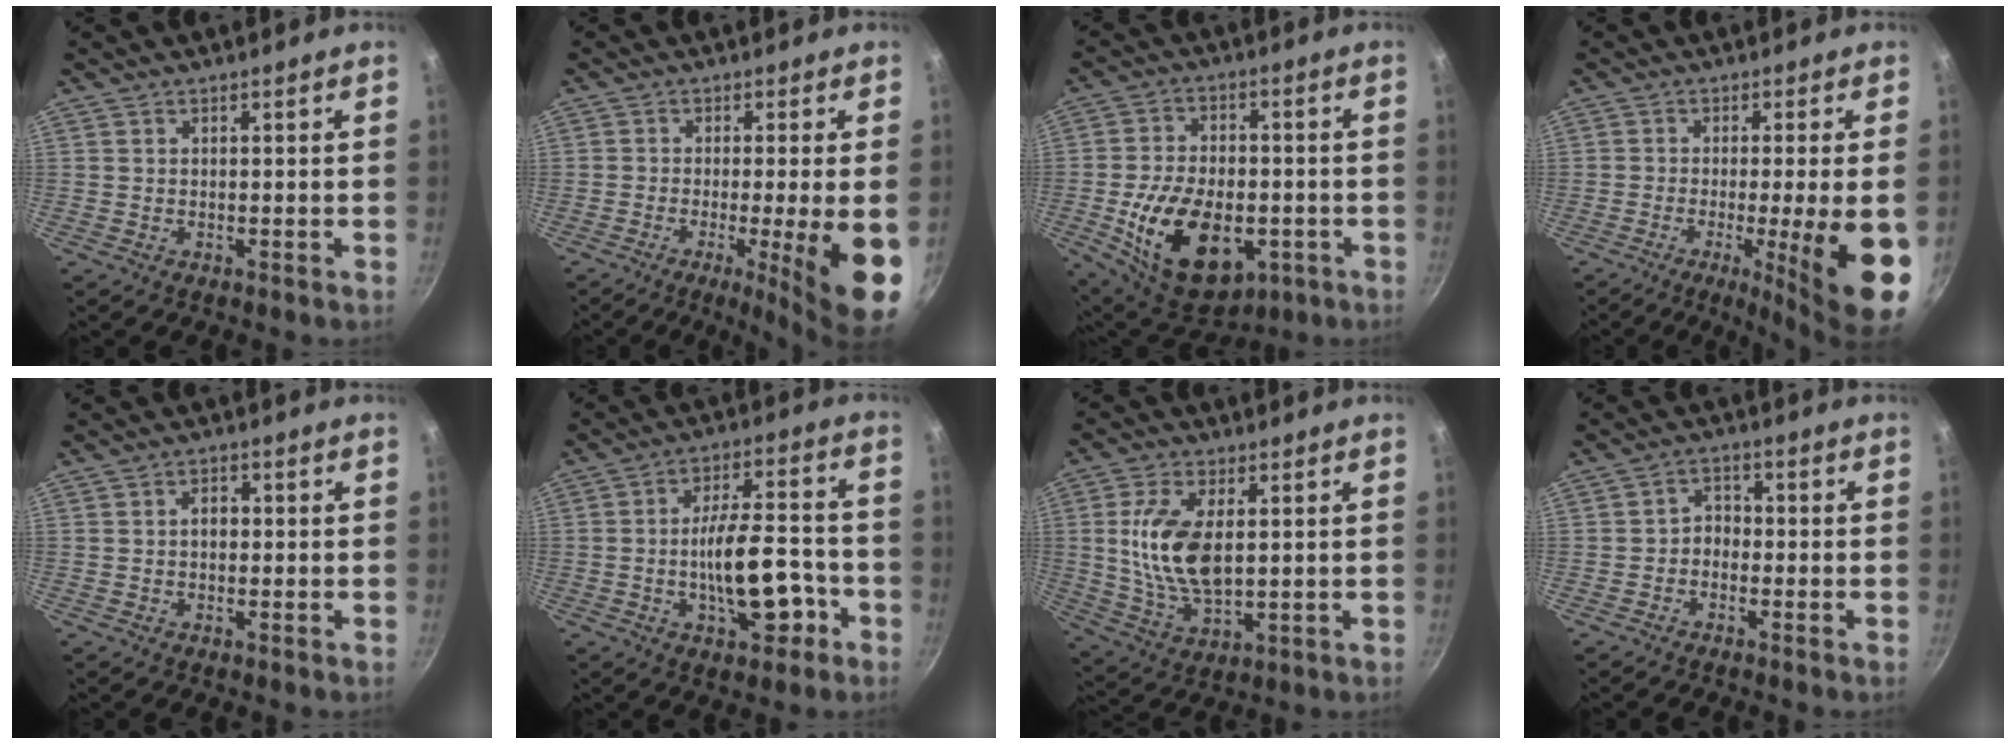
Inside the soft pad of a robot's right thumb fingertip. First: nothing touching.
{"total": 12.4, "force": [-3.3, 1.0, 11.9], "torque": [-0.168, -0.005, -0.046]}
{"total": 19.8, "force": [-5.2, 12.1, 14.8], "torque": [-0.231, 0.012, -0.070]}
{"total": 14.2, "force": [-3.8, 1.4, 13.6], "torque": [-0.189, -0.003, -0.049]}
{"total": 2.4, "force": [-0.1, 1.7, 1.6], "torque": [-0.014, 0.008, -0.003]}
{"total": 13.7, "force": [-4.4, 5.9, 11.6], "torque": [-0.156, 0.041, -0.063]}
{"total": 13.2, "force": [1.8, 6.8, 11.2], "torque": [-0.212, -0.008, 0.039]}
{"total": 3.0, "force": [-1.3, 2.3, 1.4], "torque": [-0.009, 0.021, -0.030]}